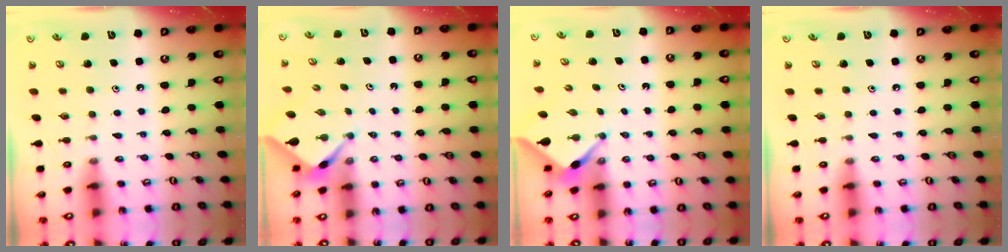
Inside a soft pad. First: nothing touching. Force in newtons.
{"total": 2.2, "press": 2.2, "slide": 0.1}
{"total": 3.2, "press": 3.2, "slide": 0.4}
{"total": 0.0}